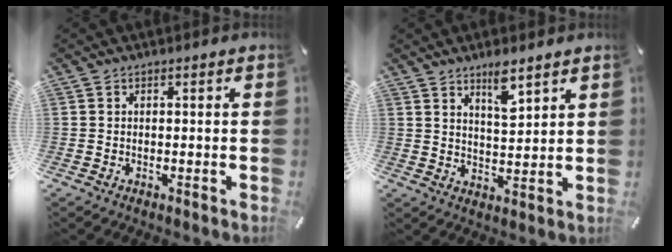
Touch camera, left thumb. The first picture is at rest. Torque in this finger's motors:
{"motor_torque": [1.26, 1.19, 0.75, -0.89, 0.33]}